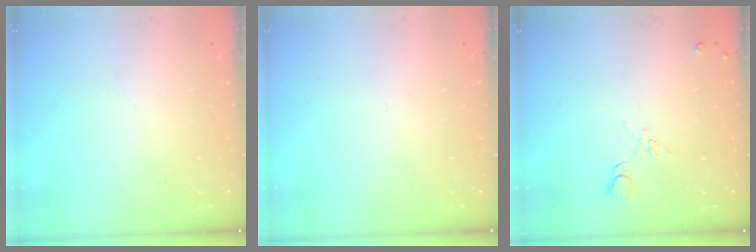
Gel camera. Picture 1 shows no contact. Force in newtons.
{"total": 0.0}
{"total": 6.6, "press": 6.5, "slide": 0.9}